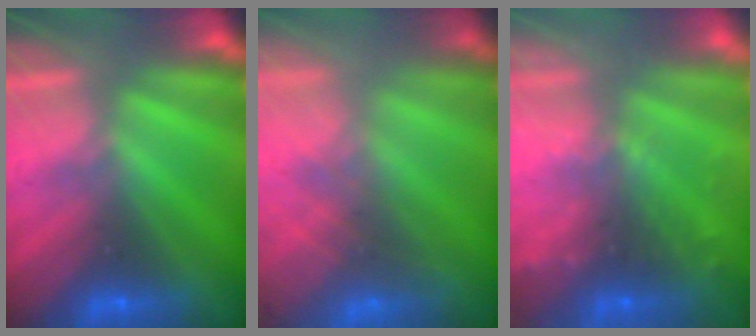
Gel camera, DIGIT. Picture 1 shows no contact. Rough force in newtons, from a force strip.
{"total": 5.7}
{"total": 6.1}